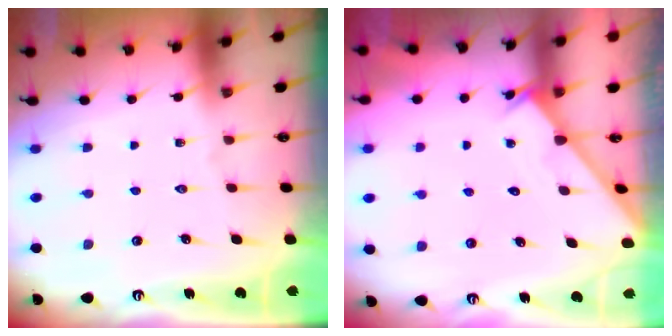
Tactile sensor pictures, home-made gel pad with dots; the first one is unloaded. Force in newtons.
{"total": 2.3, "press": 2.3, "slide": 0.2}